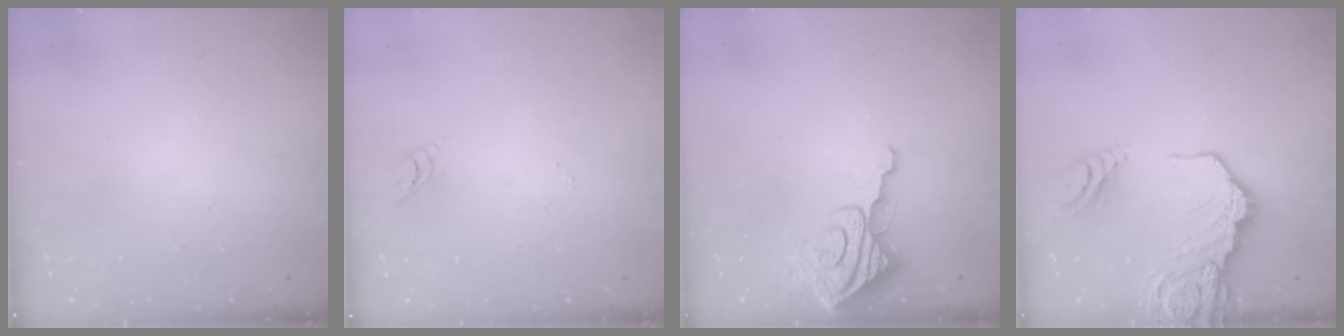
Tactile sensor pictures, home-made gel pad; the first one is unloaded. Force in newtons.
{"total": 3.2, "press": 3.2, "slide": 0.3}
{"total": 10.4, "press": 10.3, "slide": 1.1}
{"total": 16.6, "press": 16.5, "slide": 2.1}